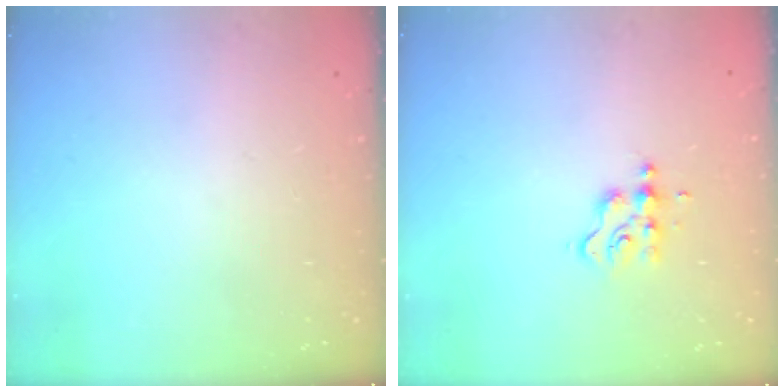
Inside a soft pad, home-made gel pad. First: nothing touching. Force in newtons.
{"total": 4.7, "press": 4.7, "slide": 0.7}